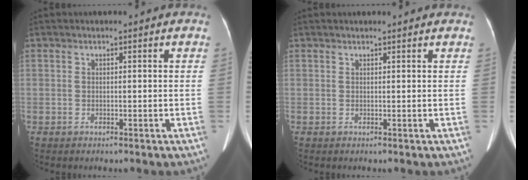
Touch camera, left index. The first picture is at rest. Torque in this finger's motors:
{"motor_torque": [-0.27, -0.28, -0.35, -0.05]}